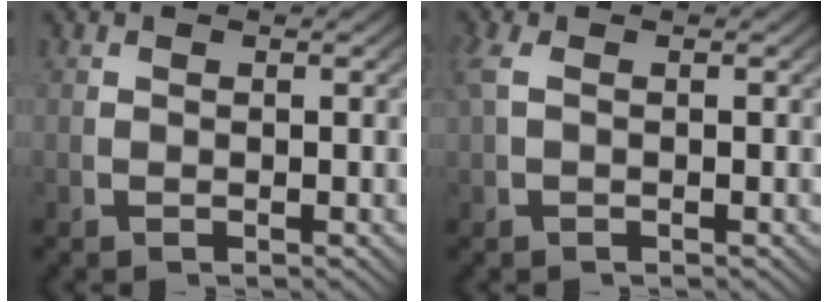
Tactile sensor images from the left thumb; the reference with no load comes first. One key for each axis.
{"total": 1.1, "fx": 0.3, "fy": 0.3, "fz": 1.0, "tx": -0.034, "ty": 0.002, "tz": 0.011}